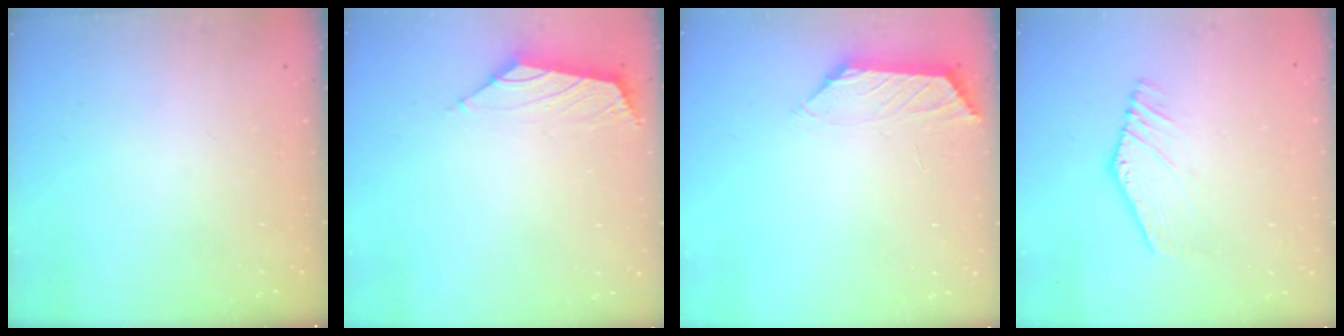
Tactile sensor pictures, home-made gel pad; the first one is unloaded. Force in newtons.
{"total": 1.6, "press": 1.4, "slide": 0.7}
{"total": 1.2, "press": 1.1, "slide": 0.4}
{"total": 3.4, "press": 3.4, "slide": 0.5}